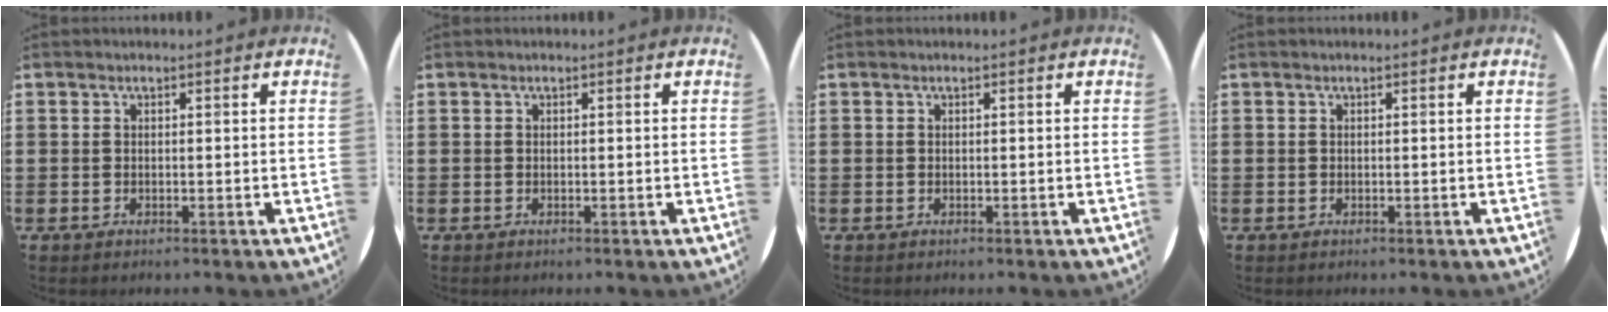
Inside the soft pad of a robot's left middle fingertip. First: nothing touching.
{"total": 0.0}
{"total": 0.0}
{"total": 0.0}